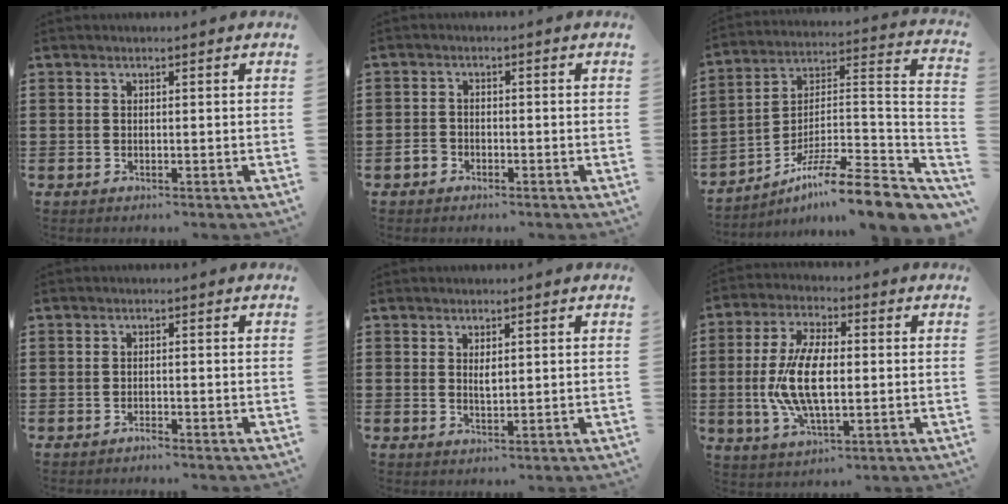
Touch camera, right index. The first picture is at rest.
{"total": 1.9, "force": [-1.4, 1.2, 0.7], "torque": [-0.025, -0.002, -0.030]}
{"total": 10.5, "force": [-7.9, 1.1, 6.8], "torque": [-0.110, 0.002, -0.155]}
{"total": 0.9, "force": [-0.8, 0.0, 0.2], "torque": [-0.007, -0.002, -0.016]}
{"total": 1.4, "force": [0.6, 0.5, 1.2], "torque": [-0.023, 0.002, 0.010]}
{"total": 10.6, "force": [-0.6, 4.7, 9.5], "torque": [-0.215, -0.005, -0.019]}